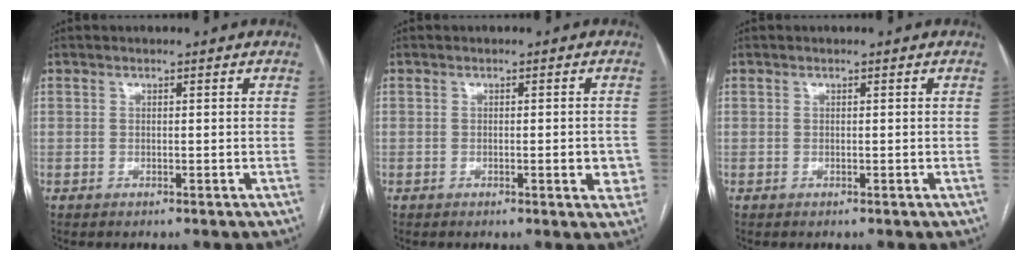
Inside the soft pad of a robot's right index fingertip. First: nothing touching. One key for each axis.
{"total": 3.2, "fx": -0.6, "fy": 1.0, "fz": 3.0, "tx": -0.029, "ty": -0.002, "tz": -0.008}
{"total": 0.0}